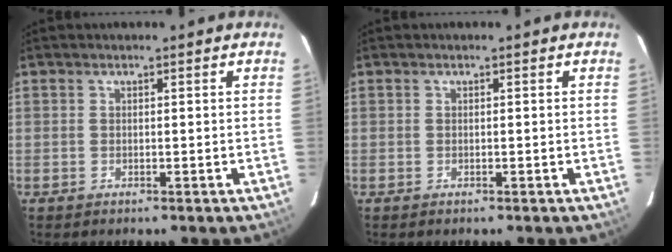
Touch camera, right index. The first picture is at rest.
{"total": 0.0}